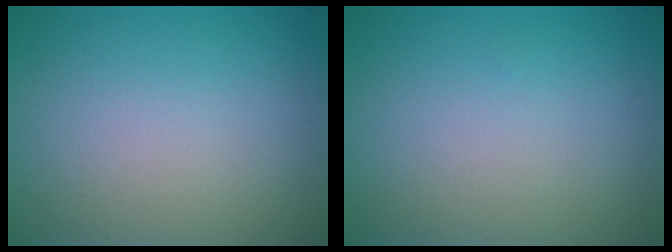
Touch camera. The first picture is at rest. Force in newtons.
{"total": 0.0}